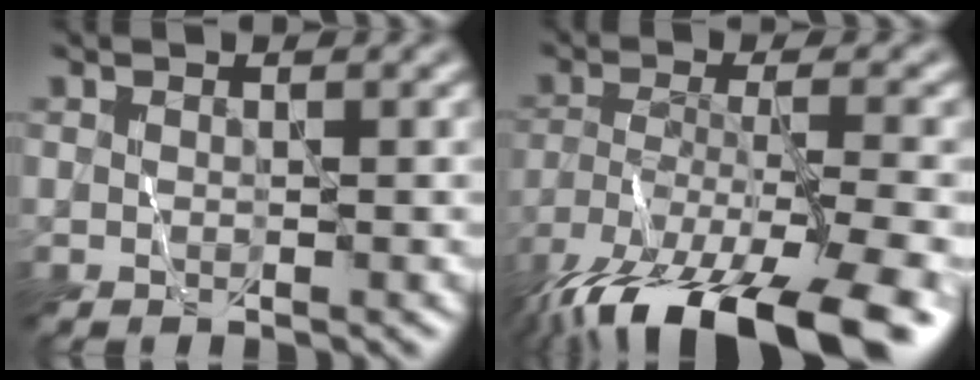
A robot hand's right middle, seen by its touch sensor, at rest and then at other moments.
{"total": 14.6, "force": [-10.5, 4.0, 9.4], "torque": [-0.196, -0.029, -0.160]}